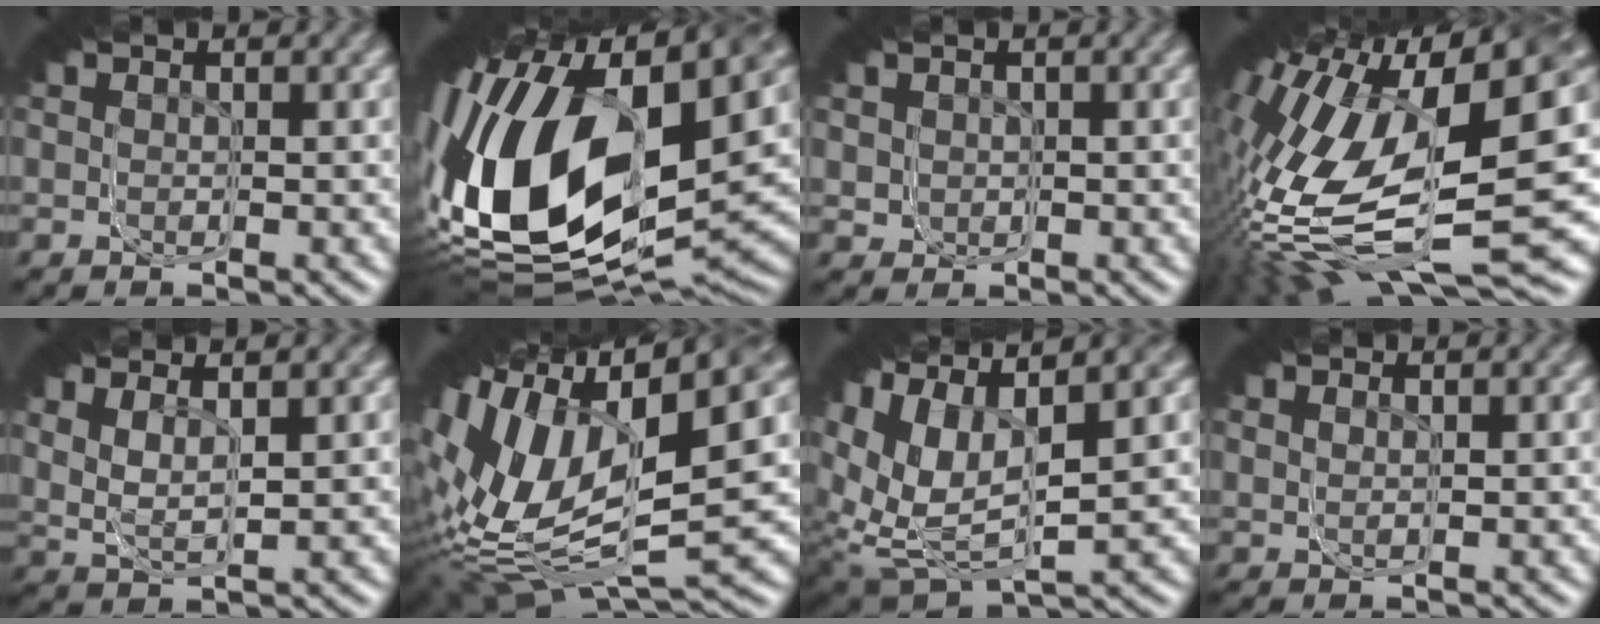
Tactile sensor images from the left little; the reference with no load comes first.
{"total": 24.9, "force": [-1.0, 13.6, 20.8], "torque": [-0.306, 0.023, -0.033]}
{"total": 3.3, "force": [0.0, 3.1, 1.2], "torque": [-0.026, -0.006, -0.004]}
{"total": 19.4, "force": [-1.7, 9.2, 17.0], "torque": [-0.221, 0.007, -0.042]}
{"total": 5.1, "force": [1.5, 3.3, 3.6], "torque": [-0.064, 0.019, 0.008]}
{"total": 18.3, "force": [-1.9, 10.7, 14.7], "torque": [-0.201, 0.005, -0.054]}
{"total": 14.9, "force": [1.3, 10.8, 10.3], "torque": [-0.172, 0.003, 0.000]}
{"total": 1.1, "force": [0.5, 0.5, 0.8], "torque": [-0.018, 0.014, 0.000]}